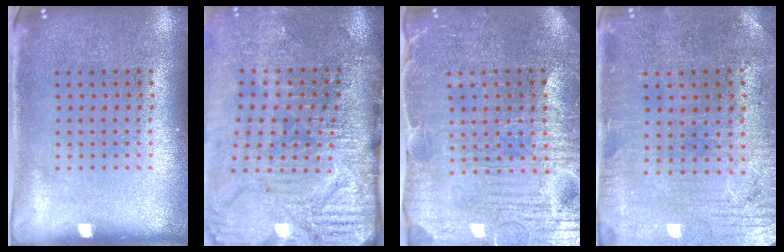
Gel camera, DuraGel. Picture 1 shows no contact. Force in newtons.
{"total": 4.9, "press": 4.1, "slide": 2.8}
{"total": 4.1, "press": 4.0, "slide": 1.0}
{"total": 0.7, "press": 0.5, "slide": 0.5}